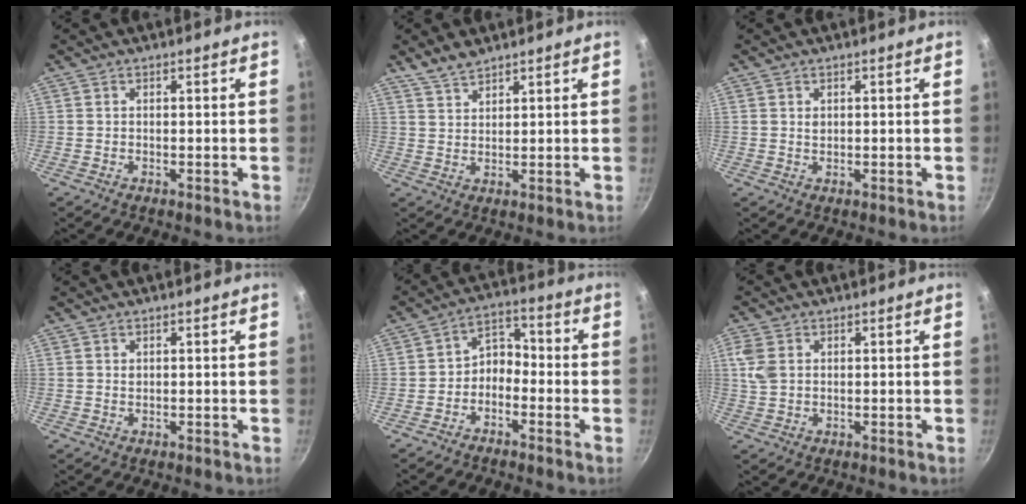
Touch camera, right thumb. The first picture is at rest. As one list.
[{"total": 4.2, "force": [3.6, 1.4, 1.6], "torque": [-0.026, -0.013, 0.073]}, {"total": 1.1, "force": [0.5, 0.8, 0.6], "torque": [-0.008, 0.001, 0.010]}, {"total": 0.7, "force": [0.4, 0.4, 0.3], "torque": [-0.005, 0.000, 0.008]}, {"total": 5.4, "force": [-2.3, 3.8, 3.0], "torque": [-0.024, 0.045, -0.050]}, {"total": 4.8, "force": [1.4, 3.4, 3.1], "torque": [-0.064, 0.000, 0.027]}]